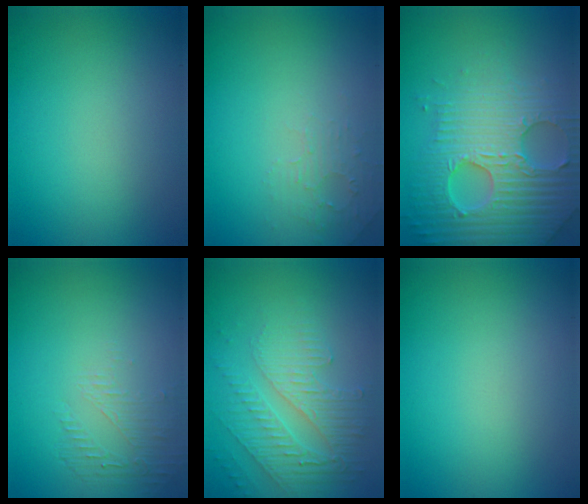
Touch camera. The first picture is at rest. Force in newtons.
{"total": 1.6, "press": 1.6, "slide": 0.4}
{"total": 7.3, "press": 7.1, "slide": 1.8}
{"total": 1.6, "press": 0.4, "slide": 1.6}
{"total": 5.6, "press": 3.2, "slide": 4.5}
{"total": 0.0}